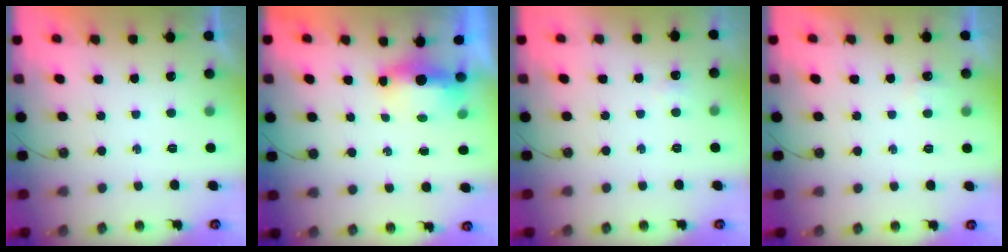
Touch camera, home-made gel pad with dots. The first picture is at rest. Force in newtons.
{"total": 5.3, "press": 4.9, "slide": 2.1}
{"total": 2.7, "press": 2.7, "slide": 0.6}
{"total": 2.9, "press": 2.8, "slide": 0.5}